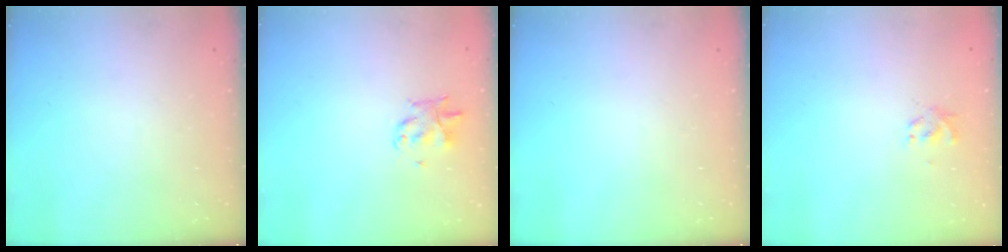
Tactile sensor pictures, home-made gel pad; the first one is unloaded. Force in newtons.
{"total": 3.0, "press": 2.9, "slide": 0.4}
{"total": 0.0}
{"total": 2.1, "press": 1.9, "slide": 0.8}